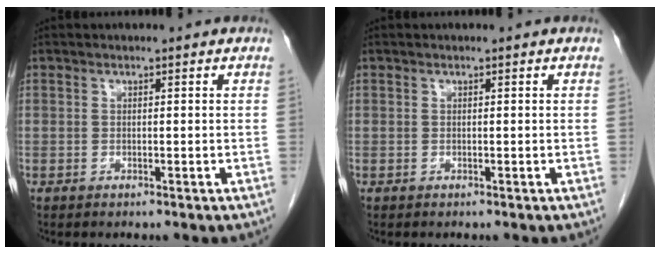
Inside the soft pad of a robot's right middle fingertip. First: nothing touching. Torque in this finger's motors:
{"motor_torque": [-0.25, 0.25, -0.01, 0.00]}